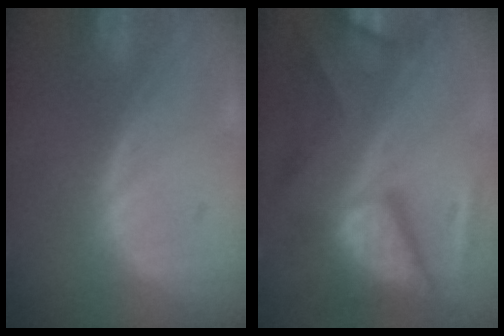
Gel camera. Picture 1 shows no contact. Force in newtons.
{"total": 11.7, "press": 11.7, "slide": 1.2}